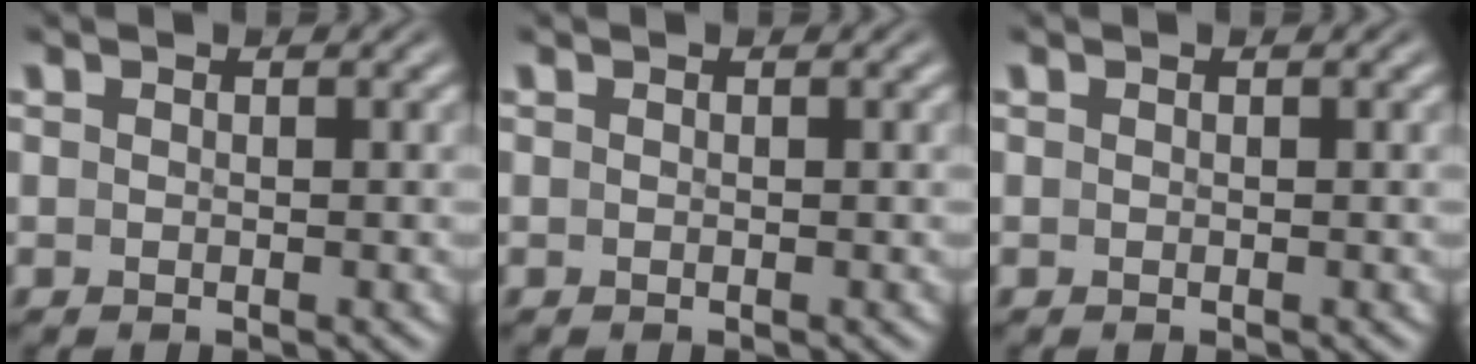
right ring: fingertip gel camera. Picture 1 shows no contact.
{"total": 0.0}
{"total": 0.0}